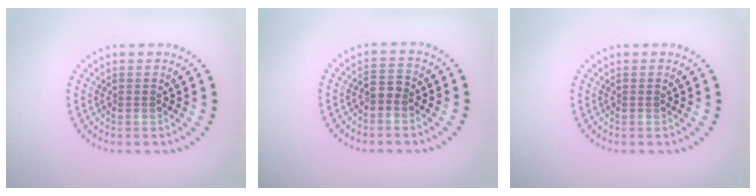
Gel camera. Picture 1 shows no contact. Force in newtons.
{"total": 1.4, "press": 1.3, "slide": 0.6}
{"total": 0.0}